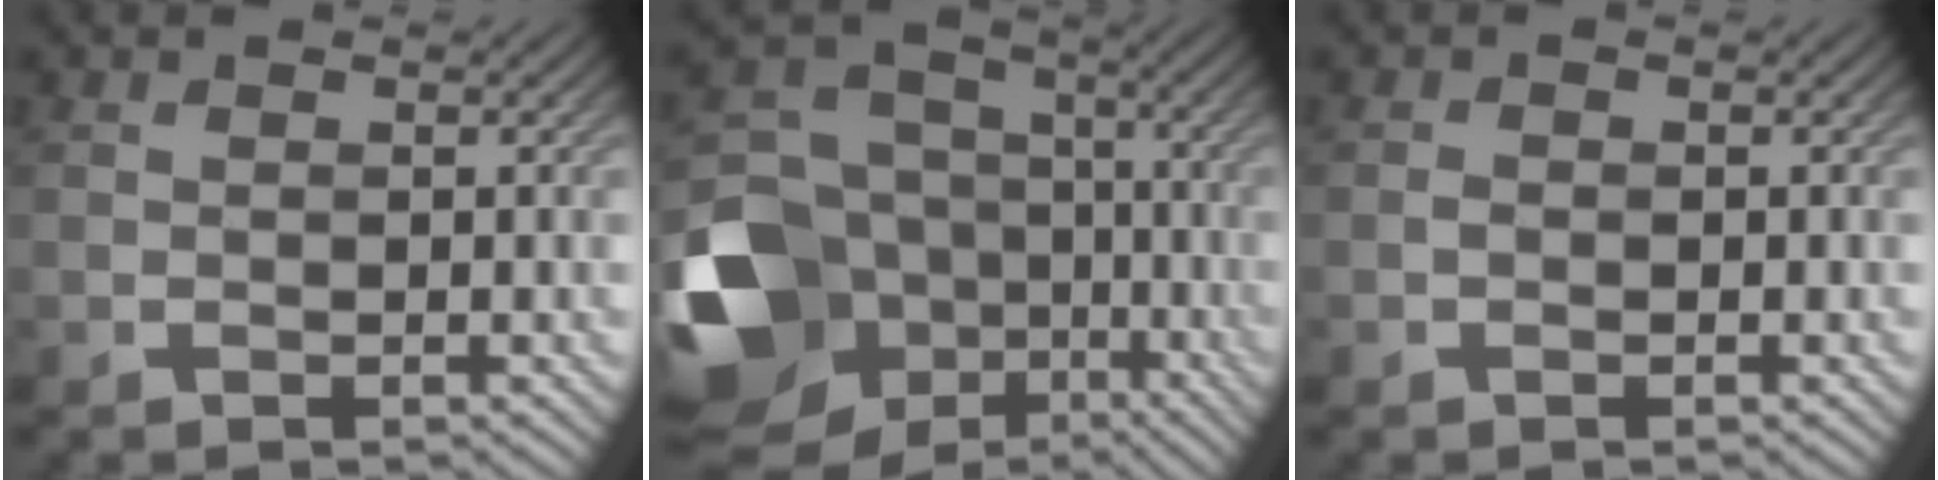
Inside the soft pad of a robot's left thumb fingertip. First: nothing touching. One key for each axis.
{"total": 17.7, "fx": -6.7, "fy": 14.0, "fz": 8.4, "tx": -0.246, "ty": -0.019, "tz": -0.104}
{"total": 0.6, "fx": -0.2, "fy": 0.5, "fz": 0.2, "tx": -0.005, "ty": 0.001, "tz": -0.008}